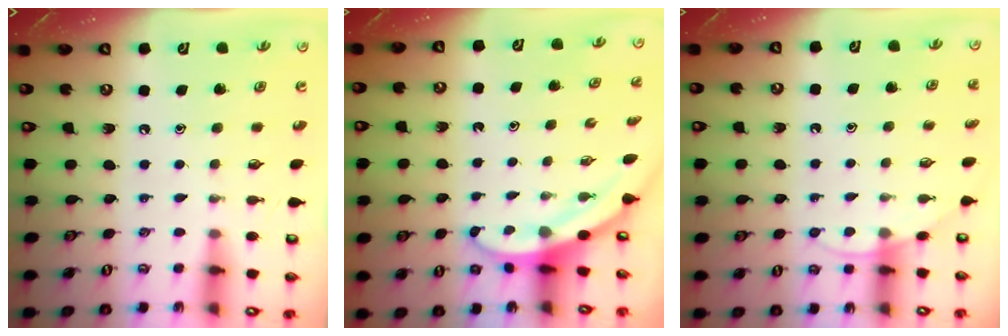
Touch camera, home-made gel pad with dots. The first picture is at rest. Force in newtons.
{"total": 3.4, "press": 3.4, "slide": 0.2}
{"total": 5.1, "press": 5.1, "slide": 0.5}